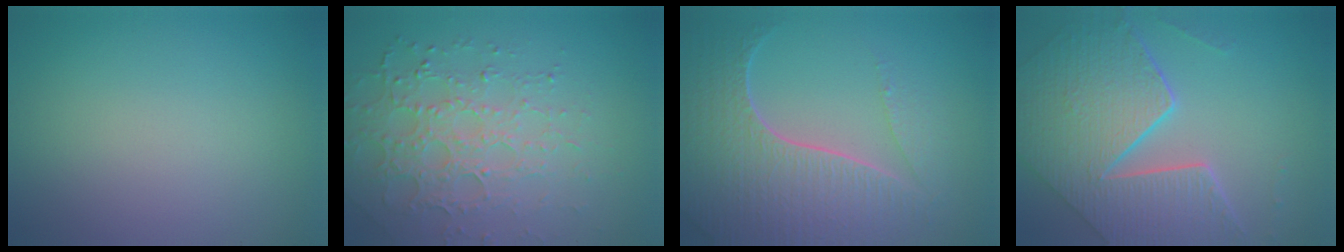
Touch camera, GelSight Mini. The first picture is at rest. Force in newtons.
{"total": 4.9, "press": 4.3, "slide": 2.3}
{"total": 7.5, "press": 5.6, "slide": 5.1}
{"total": 9.2, "press": 6.6, "slide": 6.4}